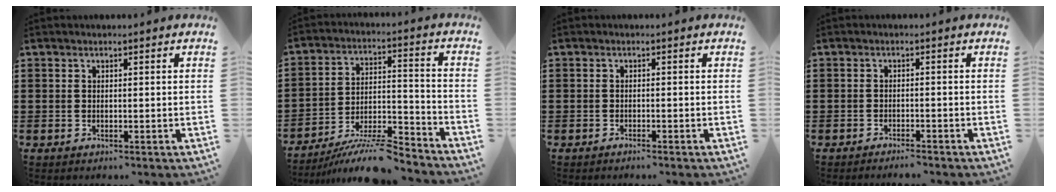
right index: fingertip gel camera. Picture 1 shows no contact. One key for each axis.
{"total": 9.8, "fx": -8.9, "fy": 1.1, "fz": 4.0, "tx": -0.057, "ty": 0.024, "tz": -0.168}
{"total": 0.7, "fx": -0.6, "fy": -0.2, "fz": 0.2, "tx": -0.006, "ty": -0.004, "tz": -0.012}
{"total": 1.5, "fx": -1.4, "fy": -0.2, "fz": 0.2, "tx": -0.008, "ty": -0.001, "tz": -0.029}